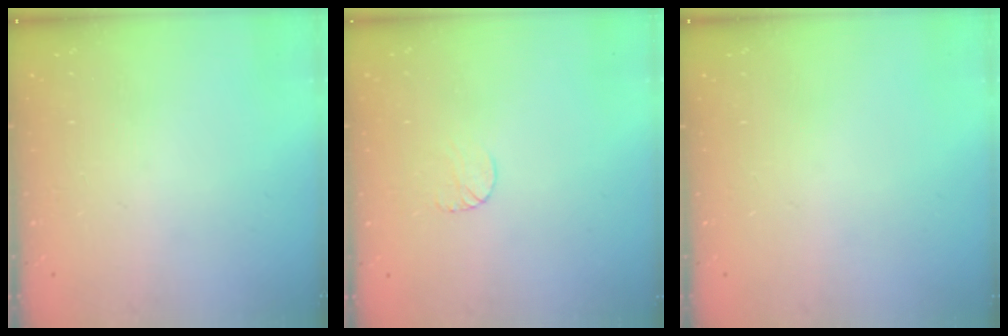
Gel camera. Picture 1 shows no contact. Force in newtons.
{"total": 6.1, "press": 6.1, "slide": 0.5}
{"total": 0.0}